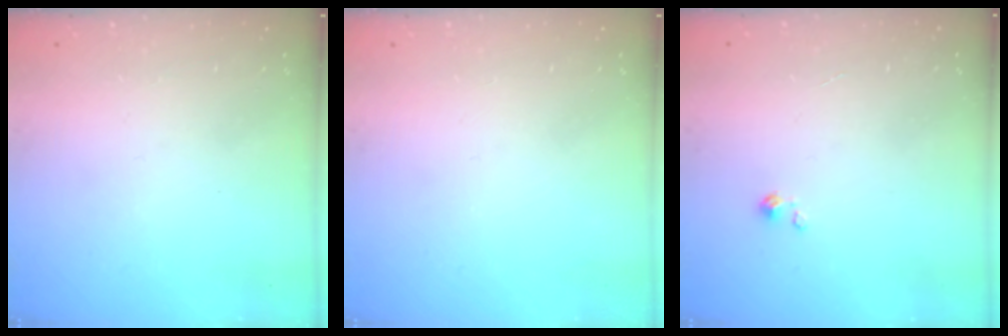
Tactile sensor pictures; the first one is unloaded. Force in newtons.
{"total": 0.0}
{"total": 0.0}